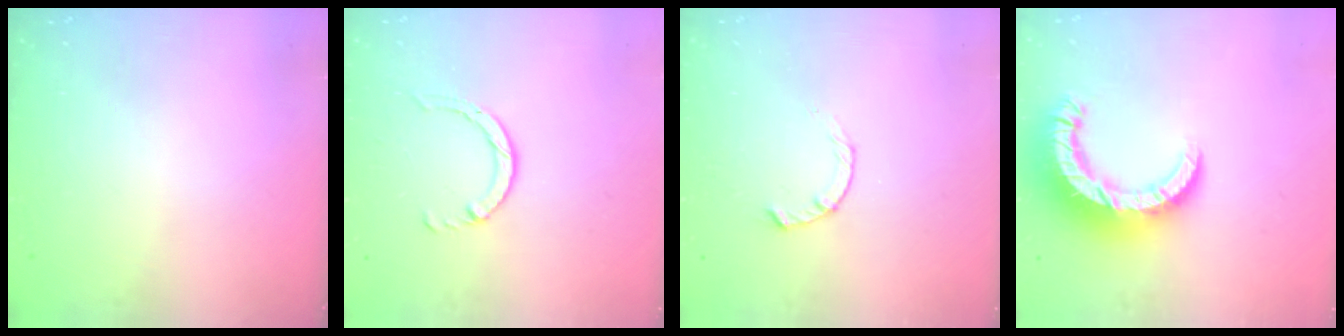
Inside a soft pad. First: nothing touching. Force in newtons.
{"total": 3.6, "press": 3.5, "slide": 0.4}
{"total": 1.8, "press": 1.8, "slide": 0.3}
{"total": 12.7, "press": 12.7, "slide": 1.2}